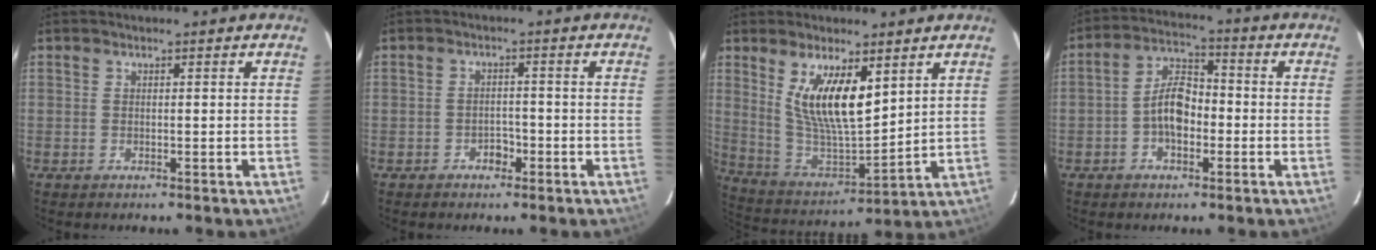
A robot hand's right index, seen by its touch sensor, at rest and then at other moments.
{"total": 2.4, "force": [-1.5, 1.8, 0.9], "torque": [-0.019, 0.007, -0.019]}
{"total": 13.8, "force": [6.2, 4.9, 11.3], "torque": [-0.212, -0.010, 0.132]}
{"total": 7.3, "force": [-2.0, 4.2, 5.6], "torque": [-0.108, 0.020, -0.034]}